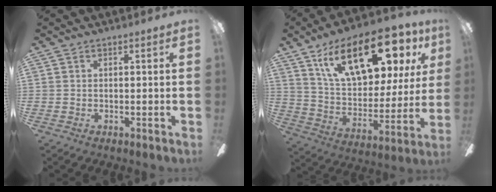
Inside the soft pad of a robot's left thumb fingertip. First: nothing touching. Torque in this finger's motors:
{"motor_torque": [2.61, 2.40, 1.36, -1.41, 0.19]}